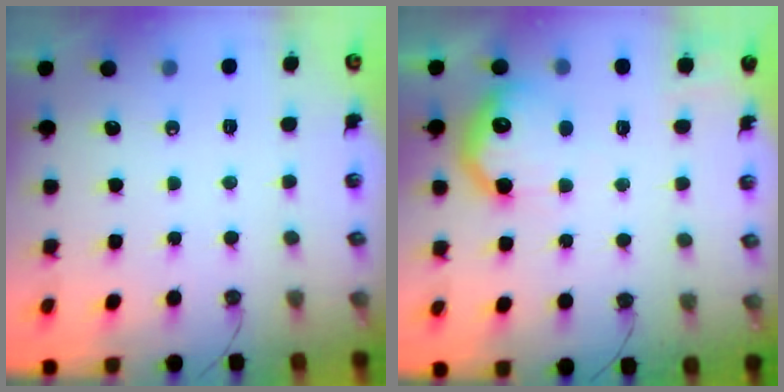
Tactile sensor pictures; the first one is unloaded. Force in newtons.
{"total": 14.3, "press": 14.2, "slide": 1.0}